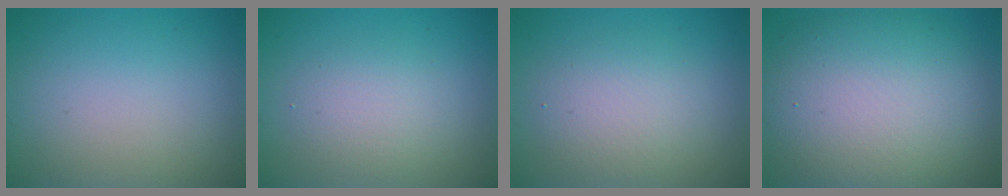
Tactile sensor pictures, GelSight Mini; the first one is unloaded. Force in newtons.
{"total": 2.6, "press": 2.6, "slide": 0.3}
{"total": 3.6, "press": 3.6, "slide": 0.4}
{"total": 11.5, "press": 11.5, "slide": 1.0}